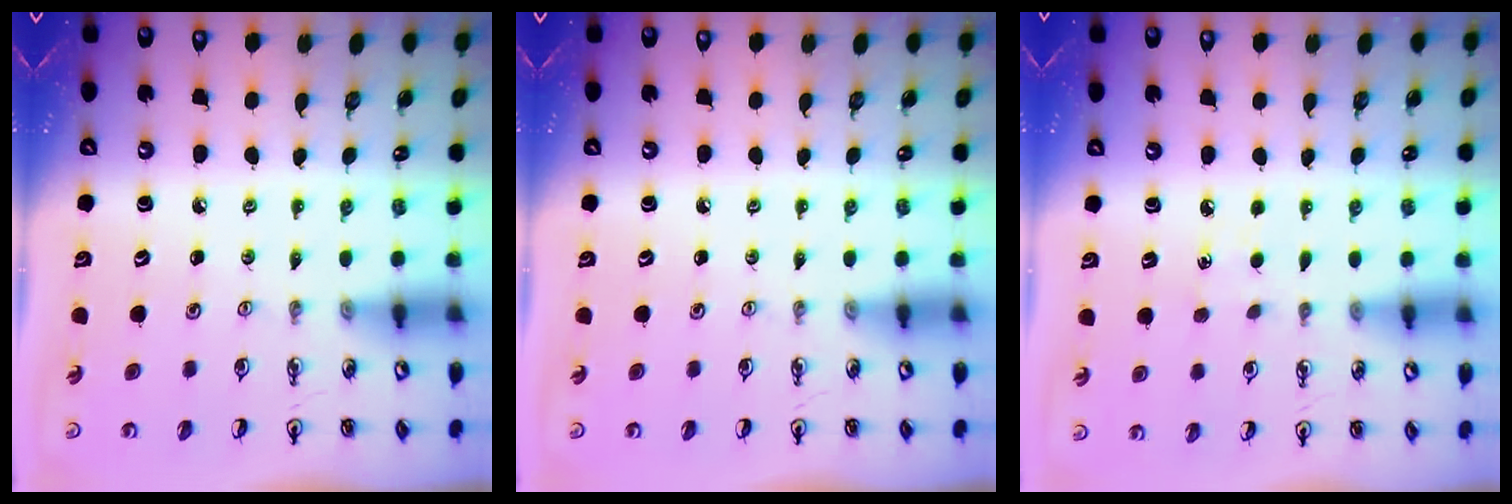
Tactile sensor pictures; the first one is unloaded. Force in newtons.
{"total": 0.0}
{"total": 3.1, "press": 3.1, "slide": 0.3}